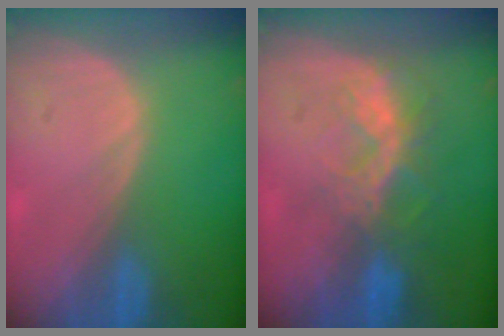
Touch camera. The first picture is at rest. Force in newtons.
{"total": 6.6, "press": 5.9, "slide": 3.1}